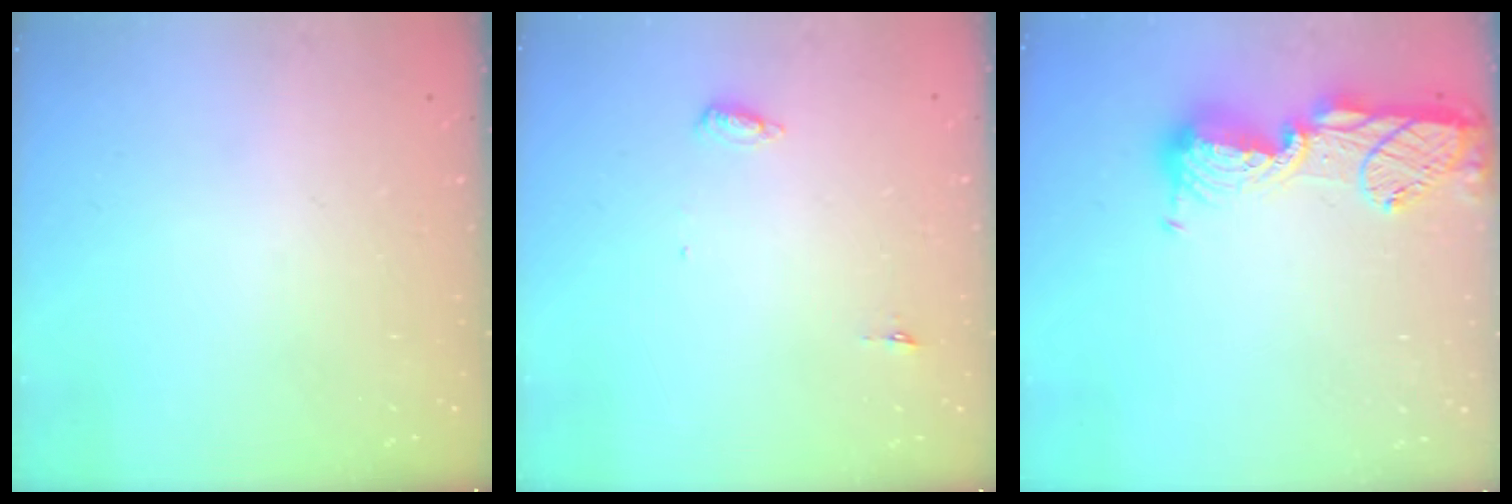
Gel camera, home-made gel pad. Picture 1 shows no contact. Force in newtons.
{"total": 4.7, "press": 4.5, "slide": 1.4}
{"total": 16.3, "press": 15.3, "slide": 5.7}